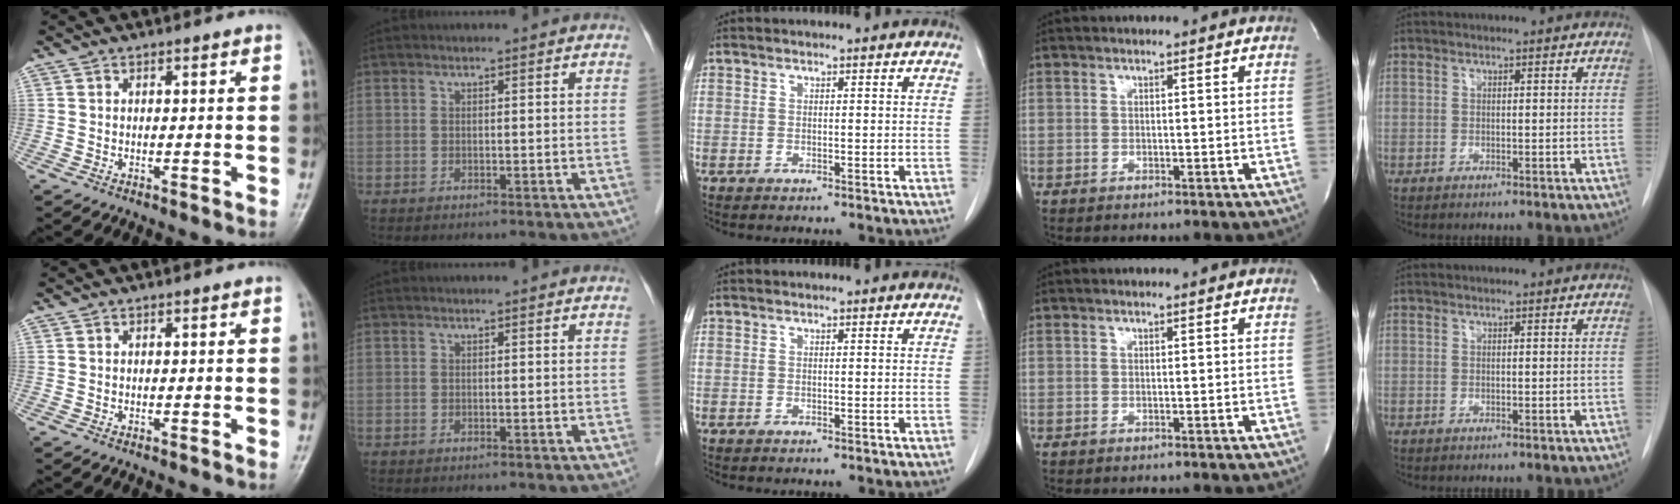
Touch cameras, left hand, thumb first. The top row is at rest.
{}